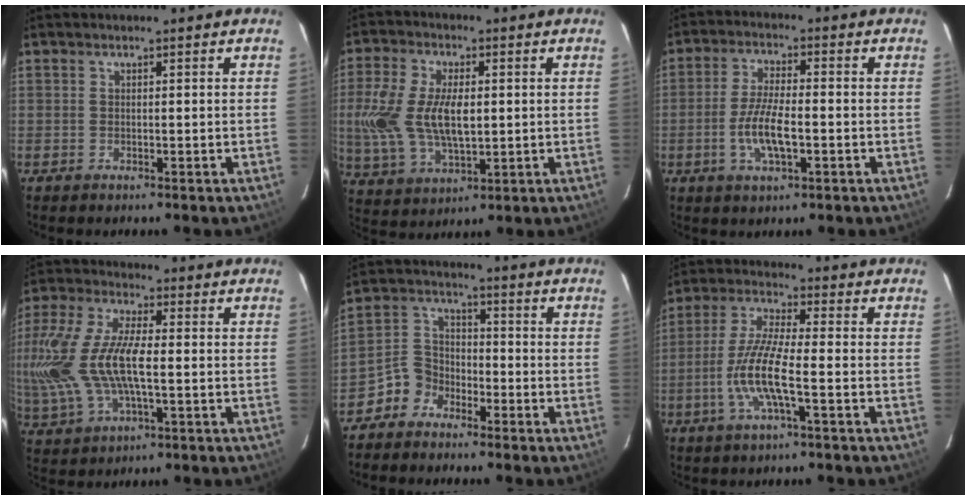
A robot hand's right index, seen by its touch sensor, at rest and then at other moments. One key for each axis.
{"total": 13.9, "fx": 0.6, "fy": 7.4, "fz": 11.8, "tx": -0.253, "ty": -0.001, "tz": 0.017}
{"total": 7.7, "fx": -2.2, "fy": 2.4, "fz": 7.0, "tx": -0.142, "ty": -0.003, "tz": -0.043}
{"total": 20.7, "fx": -0.9, "fy": 9.8, "fz": 18.2, "tx": -0.405, "ty": 0.000, "tz": -0.014}
{"total": 6.1, "fx": -4.3, "fy": 4.3, "fz": 0.8, "tx": -0.019, "ty": 0.030, "tz": -0.094}
{"total": 10.0, "fx": -3.1, "fy": 1.2, "fz": 9.4, "tx": -0.200, "ty": -0.003, "tz": -0.062}